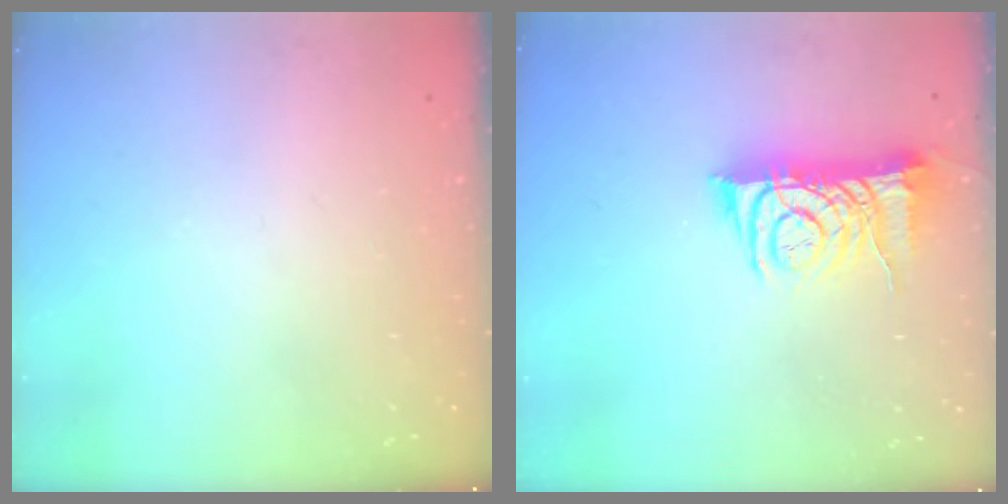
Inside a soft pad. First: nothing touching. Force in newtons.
{"total": 8.8, "press": 8.8, "slide": 0.6}